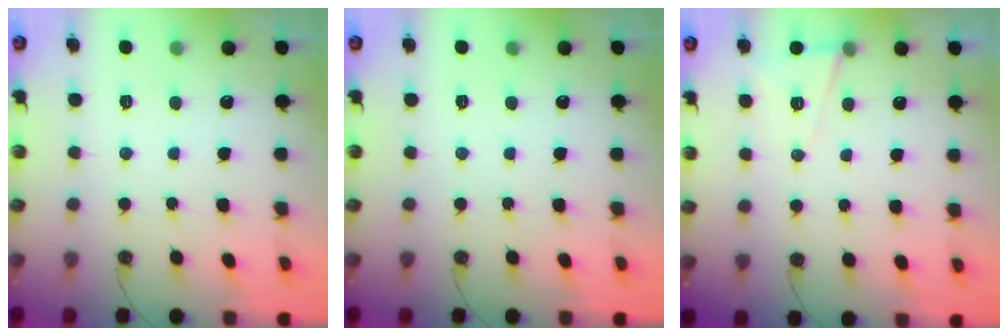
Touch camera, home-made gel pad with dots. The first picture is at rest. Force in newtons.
{"total": 0.0}
{"total": 6.4, "press": 4.5, "slide": 4.5}